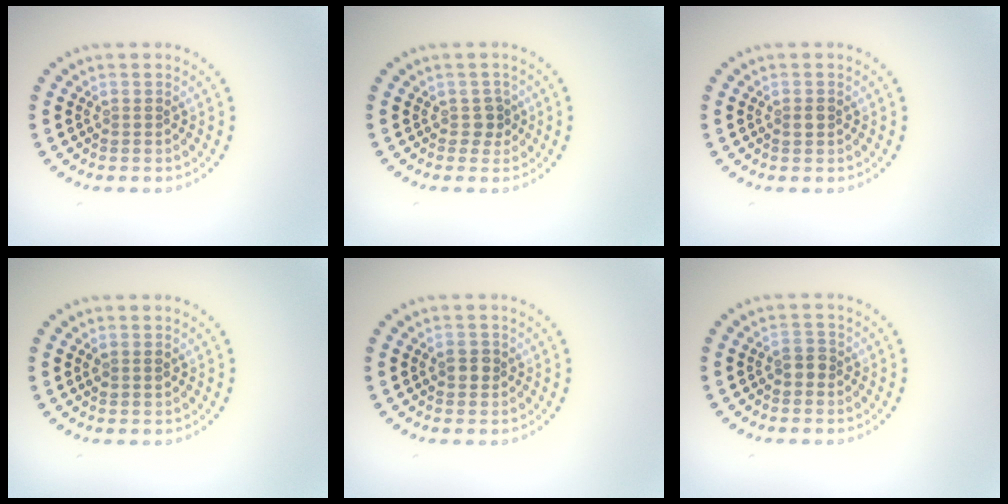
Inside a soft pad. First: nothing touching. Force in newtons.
{"total": 1.2, "press": 0.9, "slide": 0.7}
{"total": 1.2, "press": 1.2, "slide": 0.1}
{"total": 0.9, "press": 0.8, "slide": 0.2}
{"total": 1.4, "press": 1.4, "slide": 0.2}
{"total": 1.3, "press": 1.2, "slide": 0.5}